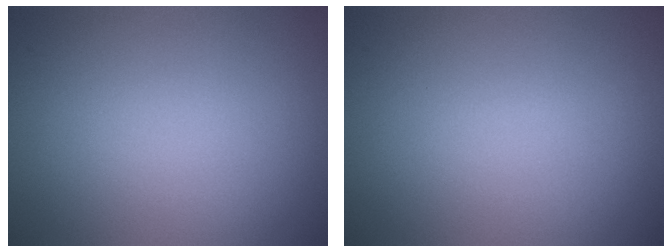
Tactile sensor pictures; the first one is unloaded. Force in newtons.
{"total": 0.0}